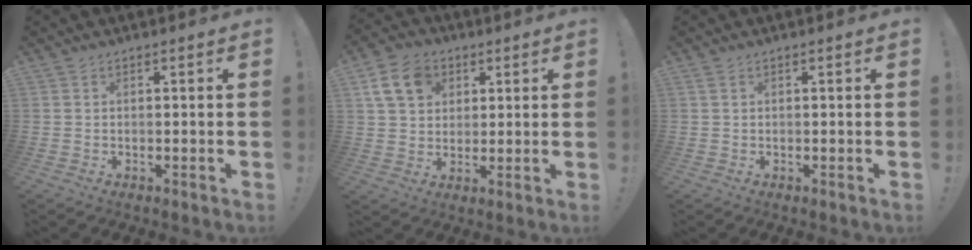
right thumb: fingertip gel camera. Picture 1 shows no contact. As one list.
[{"total": 12.5, "force": [5.2, 9.7, 5.9], "torque": [-0.099, -0.011, 0.107]}, {"total": 0.7, "force": [0.3, 0.2, 0.6], "torque": [-0.021, 0.004, 0.008]}]